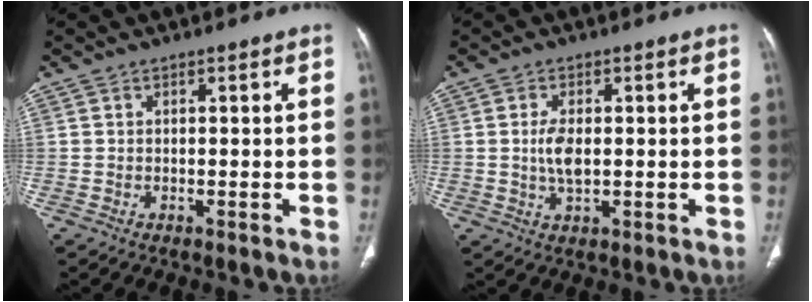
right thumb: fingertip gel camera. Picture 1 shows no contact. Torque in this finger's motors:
{"motor_torque": [1.02, 0.56, 0.51, -0.23, 0.05]}